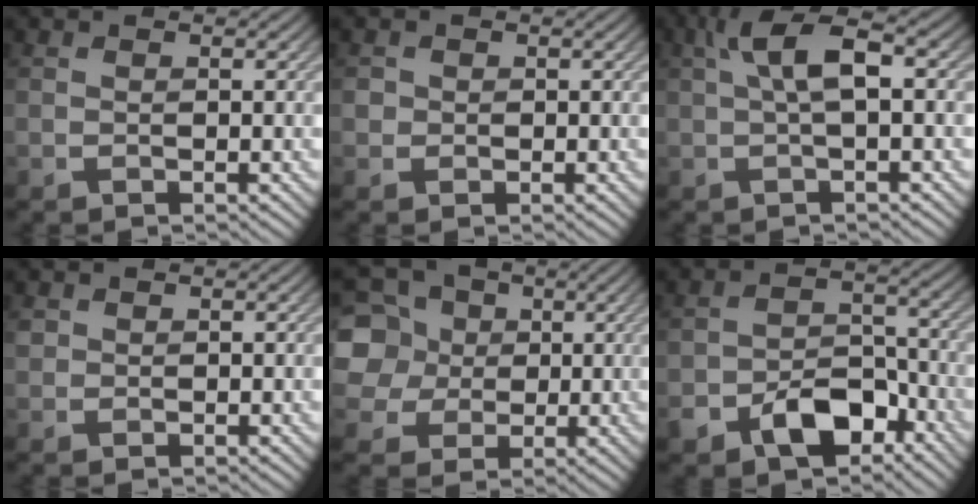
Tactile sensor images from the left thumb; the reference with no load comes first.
{"total": 1.1, "force": [0.0, 1.1, 0.1], "torque": [0.002, -0.003, -0.004]}
{"total": 5.5, "force": [1.0, 1.4, 5.2], "torque": [-0.098, 0.018, 0.016]}
{"total": 0.9, "force": [0.5, 0.8, 0.1], "torque": [-0.003, -0.001, 0.010]}
{"total": 9.8, "force": [1.8, 8.6, 4.3], "torque": [-0.155, 0.025, 0.015]}
{"total": 8.1, "force": [-4.9, 4.6, 4.5], "torque": [-0.076, -0.010, -0.094]}